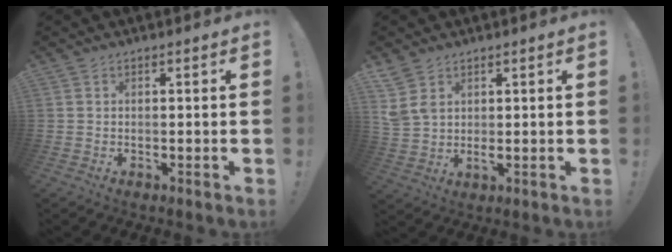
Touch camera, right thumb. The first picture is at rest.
{"total": 5.3, "force": [2.7, 3.4, 3.0], "torque": [-0.055, -0.013, 0.052]}